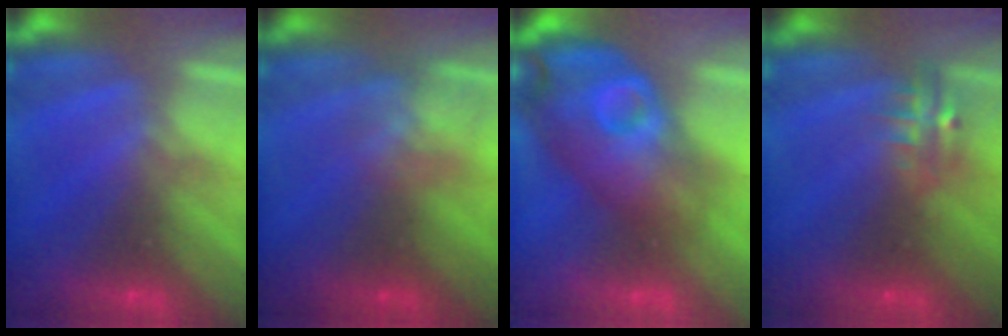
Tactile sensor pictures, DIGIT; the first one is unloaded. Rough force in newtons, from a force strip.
{"total": 2.8}
{"total": 4.0}
{"total": 3.4}